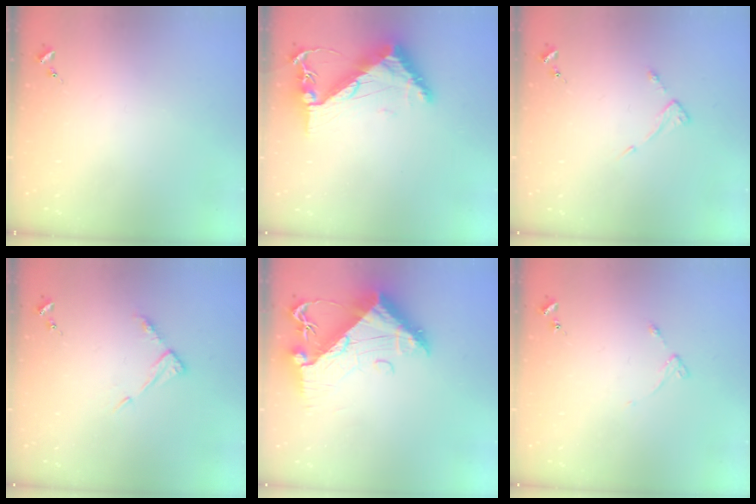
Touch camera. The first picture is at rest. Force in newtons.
{"total": 9.0, "press": 8.9, "slide": 0.6}
{"total": 3.9, "press": 3.9, "slide": 0.5}
{"total": 7.4, "press": 7.4, "slide": 0.6}
{"total": 13.2, "press": 13.1, "slide": 1.4}
{"total": 4.7, "press": 4.6, "slide": 0.6}